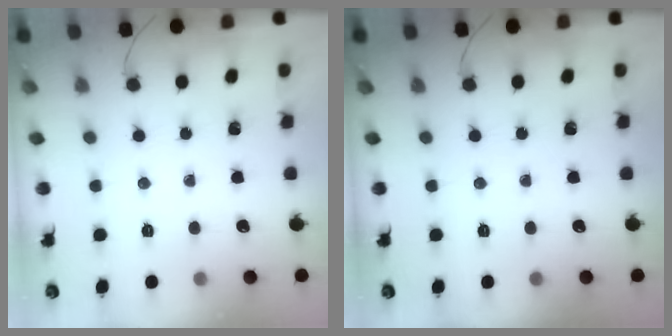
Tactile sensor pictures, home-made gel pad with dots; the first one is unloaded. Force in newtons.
{"total": 0.0}